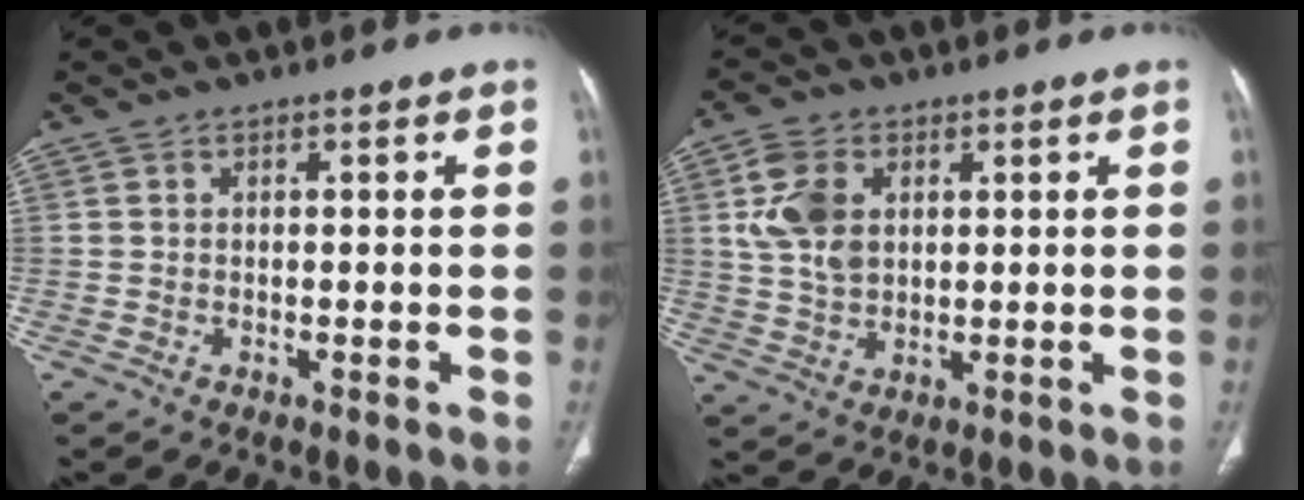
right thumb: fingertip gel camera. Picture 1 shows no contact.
{"total": 8.4, "force": [2.2, 5.7, 5.7], "torque": [-0.109, -0.003, 0.047]}